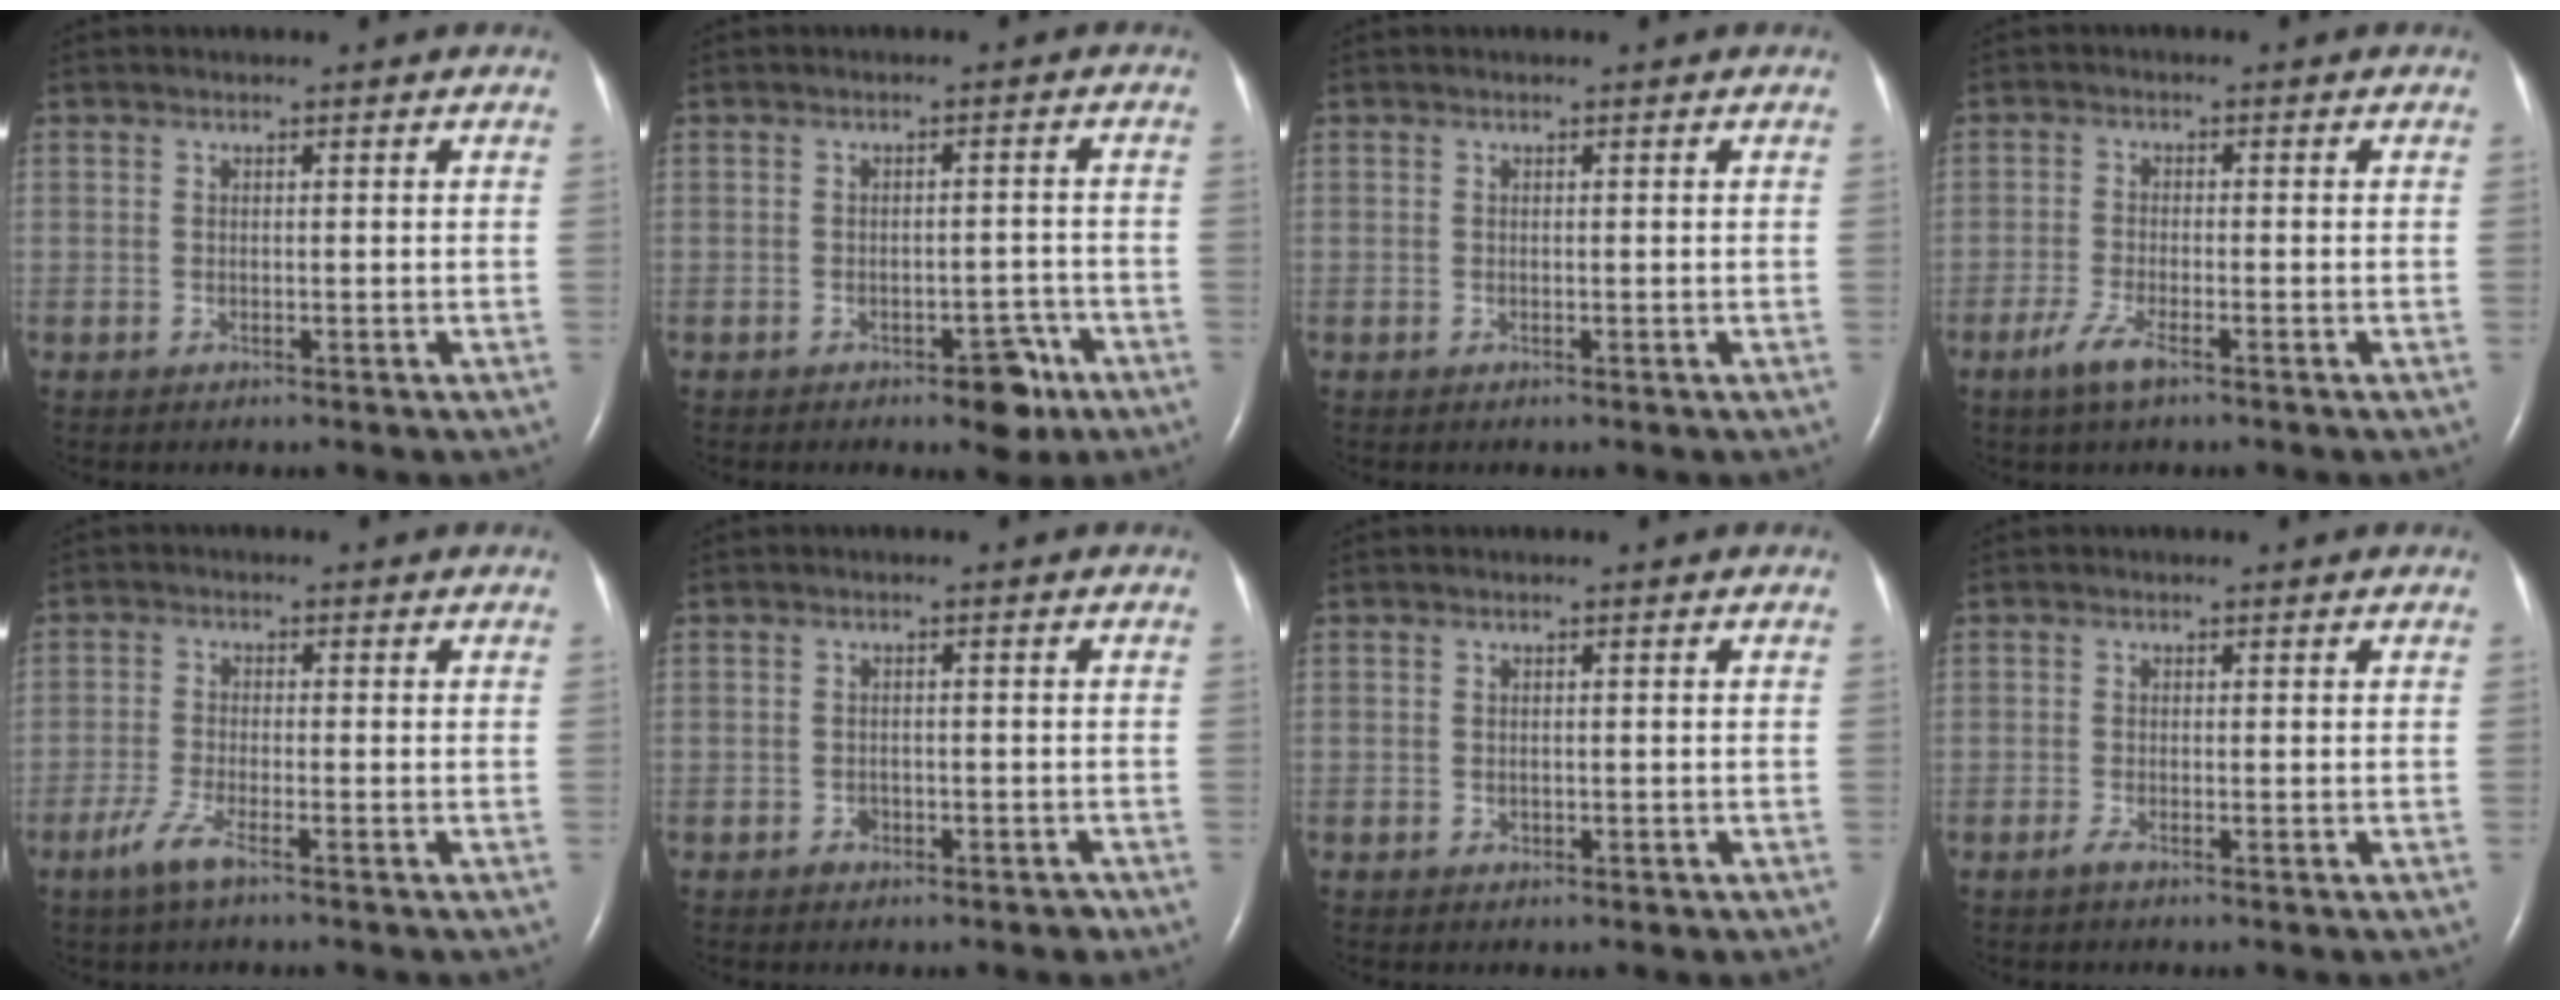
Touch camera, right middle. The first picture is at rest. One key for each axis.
{"total": 4.5, "fx": -2.8, "fy": 2.0, "fz": 2.8, "tx": -0.024, "ty": 0.007, "tz": -0.032}
{"total": 0.0}
{"total": 3.7, "fx": -2.4, "fy": 0.6, "fz": 2.8, "tx": -0.064, "ty": -0.006, "tz": -0.048}
{"total": 3.6, "fx": -2.4, "fy": 0.3, "fz": 2.7, "tx": -0.063, "ty": -0.007, "tz": -0.053}
{"total": 1.9, "fx": -1.2, "fy": 1.3, "fz": 0.6, "tx": -0.006, "ty": 0.005, "tz": -0.015}
{"total": 0.7, "fx": -0.3, "fy": 0.5, "fz": 0.3, "tx": -0.006, "ty": 0.001, "tz": -0.002}
{"total": 0.7, "fx": -0.5, "fy": -0.1, "fz": 0.5, "tx": -0.011, "ty": -0.002, "tz": -0.013}